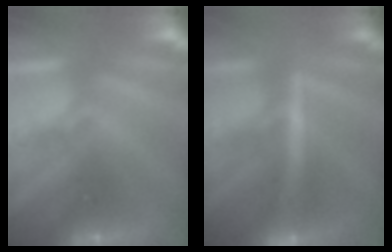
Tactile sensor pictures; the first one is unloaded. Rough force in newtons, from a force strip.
{"total": 2.4}